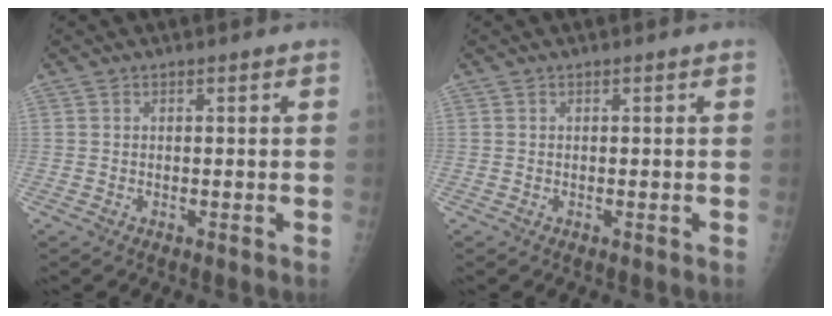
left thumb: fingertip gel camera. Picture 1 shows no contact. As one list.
[{"total": 0.0}]